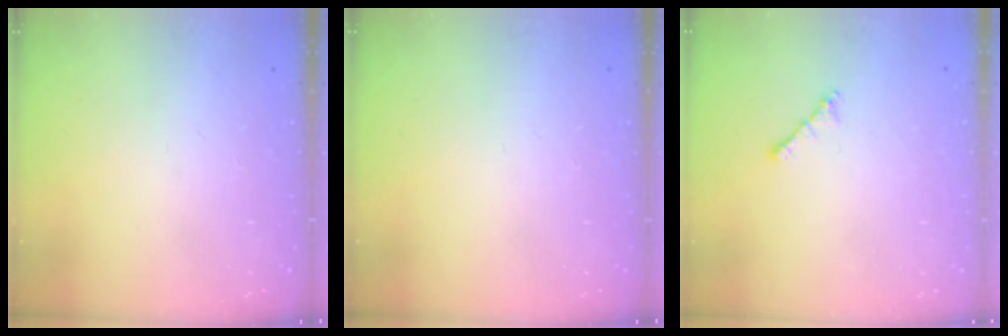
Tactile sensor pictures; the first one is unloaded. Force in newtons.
{"total": 0.0}
{"total": 2.1, "press": 2.0, "slide": 0.6}